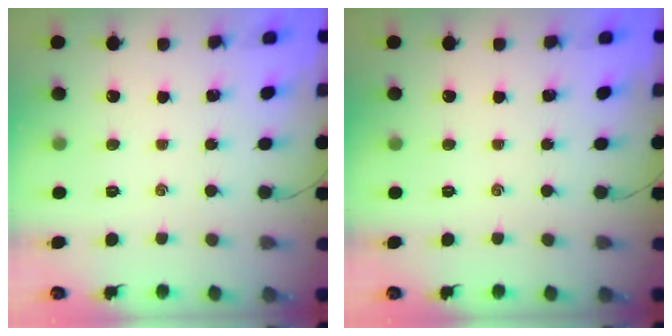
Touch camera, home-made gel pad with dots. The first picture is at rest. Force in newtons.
{"total": 0.0}